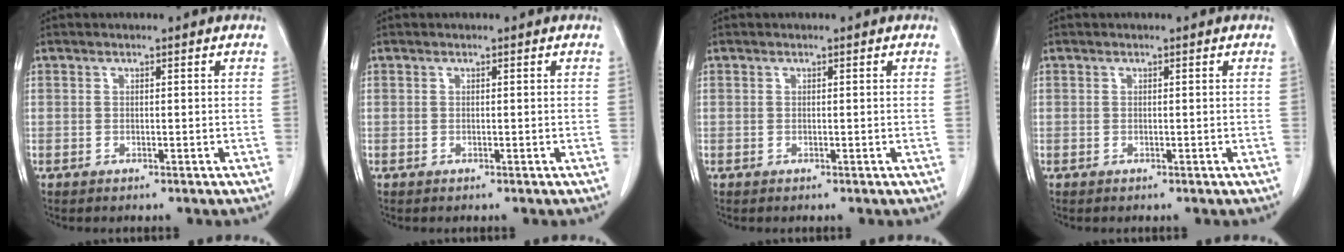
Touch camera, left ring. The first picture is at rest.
{"total": 0.0}
{"total": 0.0}
{"total": 0.0}